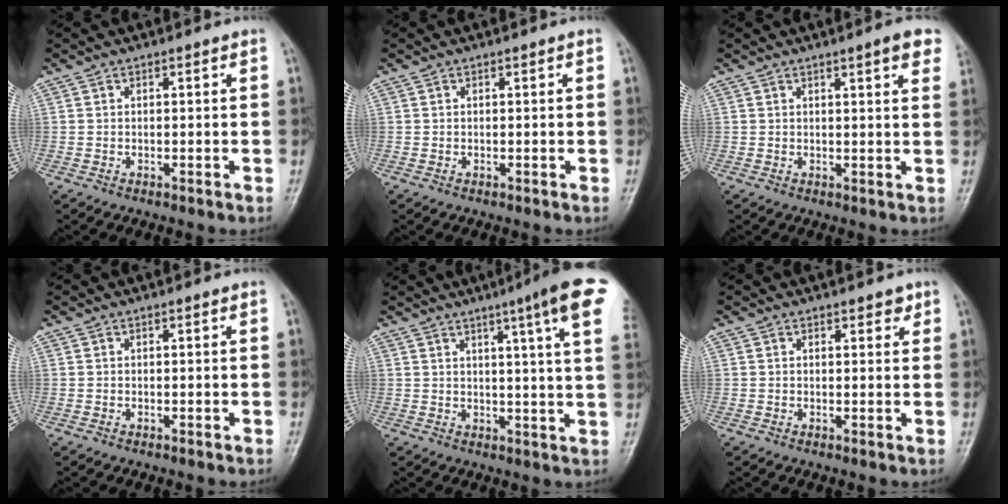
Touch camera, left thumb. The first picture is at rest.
{"total": 0.0}
{"total": 5.1, "force": [3.1, 0.9, 4.0], "torque": [-0.037, -0.006, 0.035]}
{"total": 0.0}
{"total": 13.4, "force": [7.1, 0.4, 11.4], "torque": [-0.147, -0.022, 0.074]}
{"total": 1.7, "force": [1.2, 0.9, 0.9], "torque": [0.002, -0.005, 0.012]}